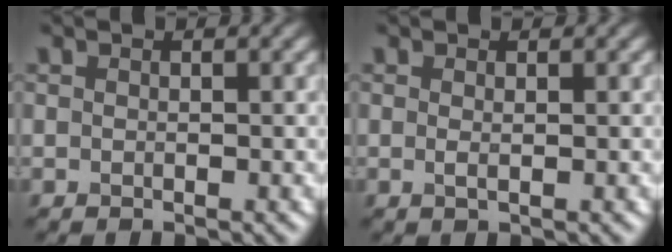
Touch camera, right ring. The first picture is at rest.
{"total": 0.6, "force": [0.0, 0.1, 0.6], "torque": [-0.016, -0.001, 0.001]}